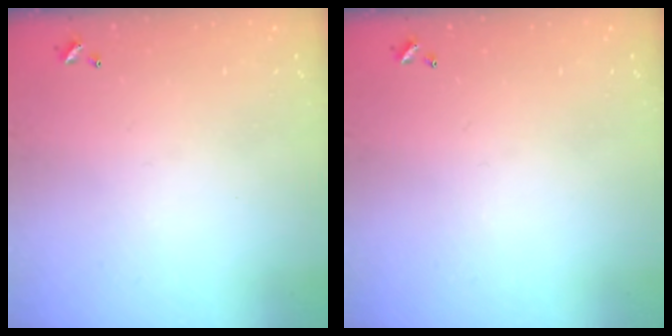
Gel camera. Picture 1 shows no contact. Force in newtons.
{"total": 0.0}